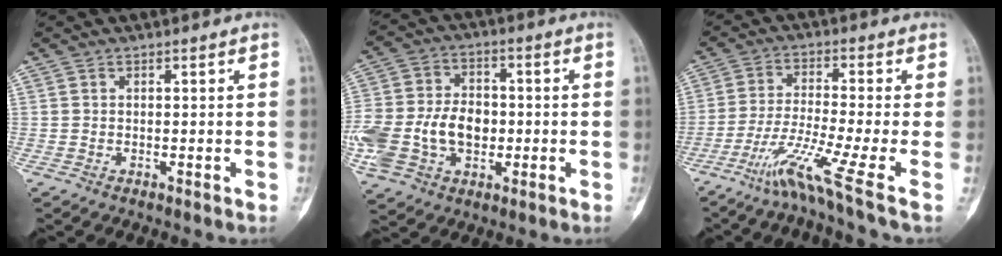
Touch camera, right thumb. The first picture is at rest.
{"total": 19.4, "force": [-3.2, 14.0, 13.0], "torque": [-0.297, 0.016, -0.046]}
{"total": 12.9, "force": [-6.0, -0.2, 11.4], "torque": [-0.239, 0.002, -0.112]}